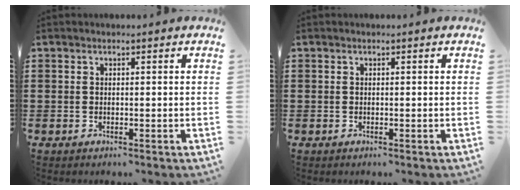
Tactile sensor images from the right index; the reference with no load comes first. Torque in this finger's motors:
{"motor_torque": [0.13, 0.62, -0.01, 0.01]}